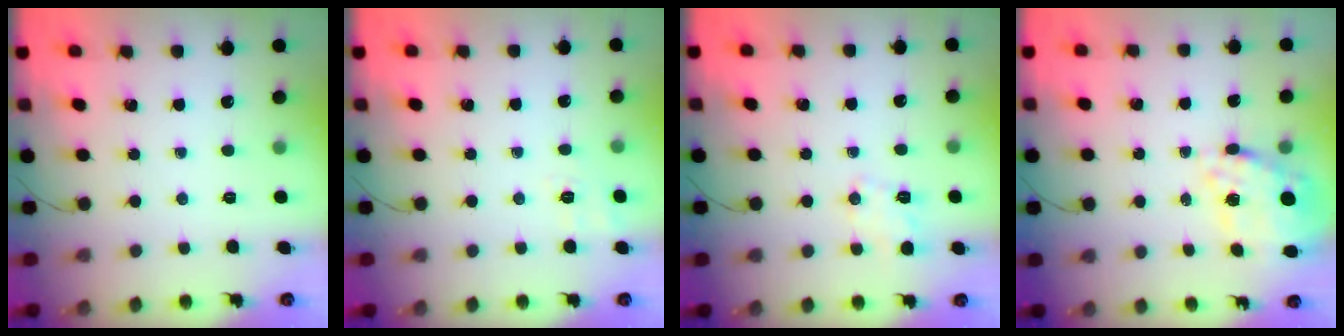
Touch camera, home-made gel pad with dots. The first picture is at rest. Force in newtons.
{"total": 2.4, "press": 1.3, "slide": 2.1}
{"total": 3.2, "press": 2.8, "slide": 1.5}
{"total": 17.7, "press": 17.3, "slide": 3.8}